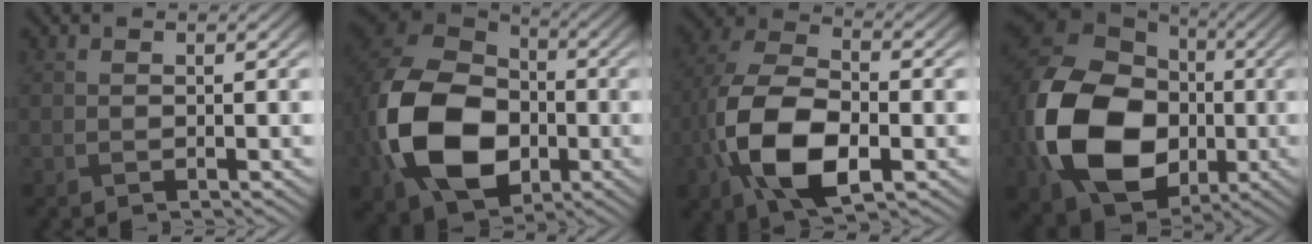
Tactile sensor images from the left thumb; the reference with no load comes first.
{"total": 16.4, "force": [-4.0, 12.1, 10.3], "torque": [-0.258, -0.039, -0.080]}
{"total": 12.9, "force": [-4.2, 7.1, 9.8], "torque": [-0.232, -0.019, -0.090]}
{"total": 18.2, "force": [-3.5, 13.9, 11.2], "torque": [-0.276, -0.036, -0.060]}